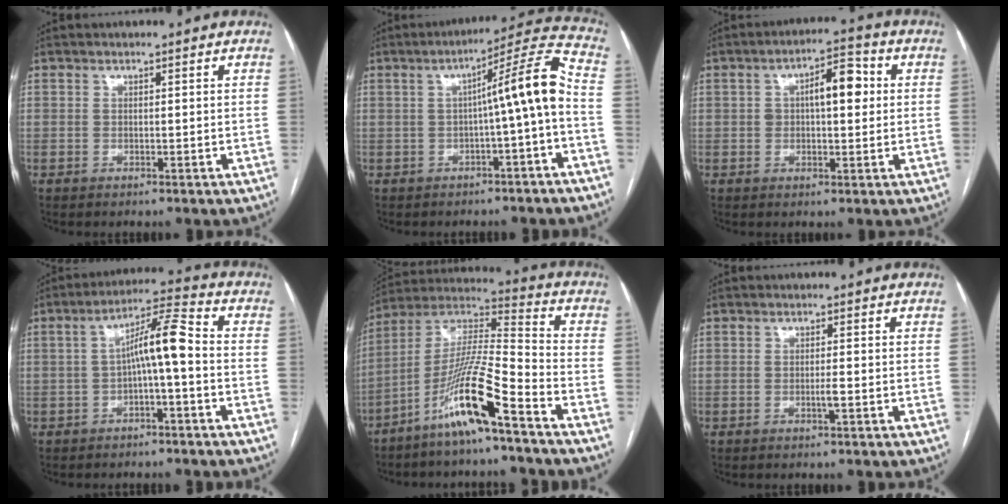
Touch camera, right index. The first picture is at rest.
{"total": 9.3, "force": [-1.4, -0.5, 9.2], "torque": [-0.126, 0.028, -0.021]}
{"total": 7.1, "force": [1.2, 2.8, 6.5], "torque": [-0.102, 0.029, 0.019]}
{"total": 7.6, "force": [-0.9, 0.7, 7.6], "torque": [-0.129, 0.030, -0.018]}
{"total": 14.1, "force": [-8.4, 0.1, 11.3], "torque": [-0.226, -0.003, -0.164]}
{"total": 1.2, "force": [-0.5, -0.2, 1.1], "torque": [-0.022, -0.001, -0.008]}